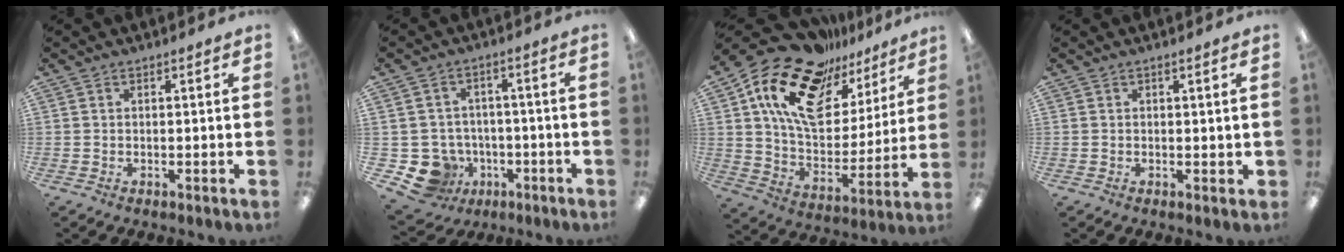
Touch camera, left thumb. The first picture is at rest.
{"total": 8.4, "force": [-3.5, 7.3, 2.2], "torque": [-0.068, 0.018, -0.056]}
{"total": 21.6, "force": [13.9, 11.4, 12.0], "torque": [-0.228, -0.084, 0.245]}
{"total": 0.6, "force": [0.5, 0.3, 0.1], "torque": [-0.001, -0.003, 0.010]}